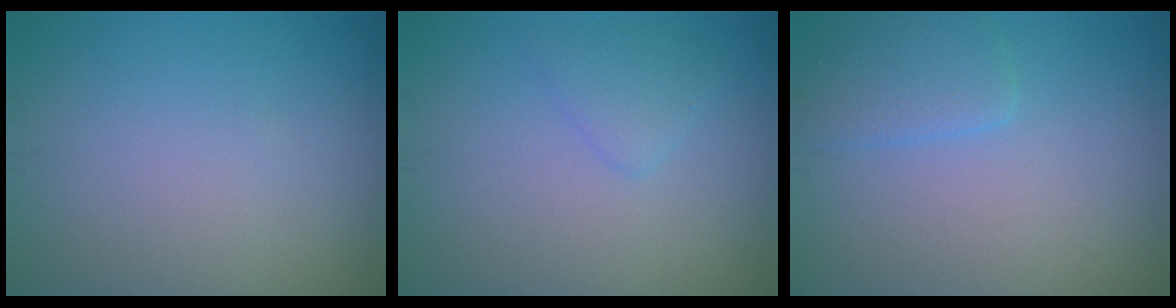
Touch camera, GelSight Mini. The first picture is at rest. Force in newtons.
{"total": 1.6, "press": 1.6, "slide": 0.1}
{"total": 2.4, "press": 2.3, "slide": 0.2}